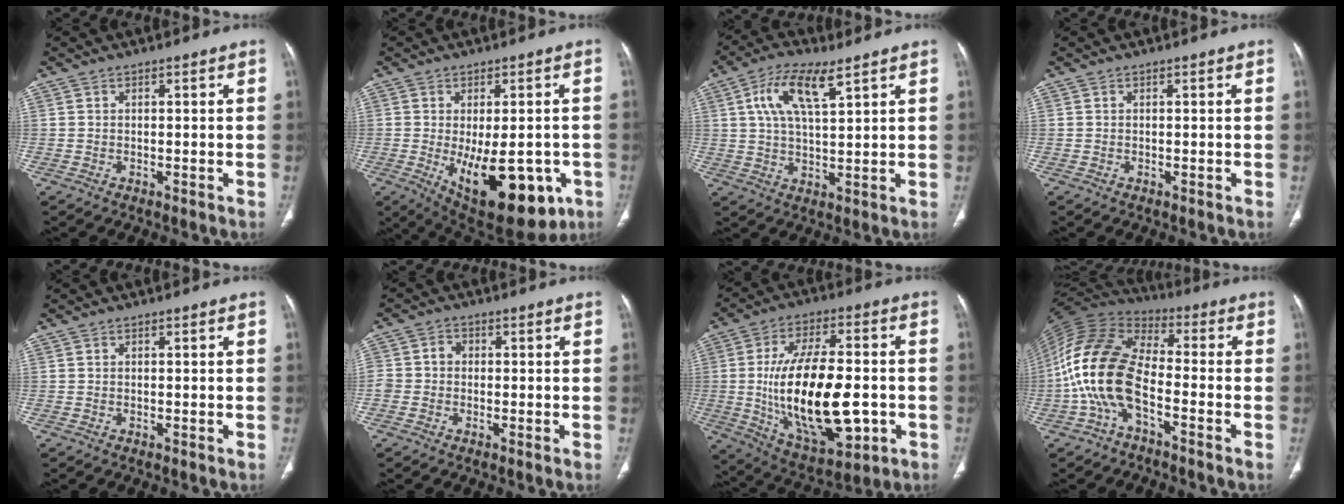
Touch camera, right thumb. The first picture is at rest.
{"total": 18.8, "force": [-5.9, 9.1, 15.3], "torque": [-0.185, -0.010, -0.057]}
{"total": 9.8, "force": [4.6, 3.6, 7.9], "torque": [-0.151, -0.007, 0.086]}
{"total": 0.0}
{"total": 0.0}
{"total": 4.3, "force": [-0.5, 3.9, 1.8], "torque": [-0.022, 0.019, -0.012]}
{"total": 23.5, "force": [-3.0, 11.1, 20.5], "torque": [-0.348, 0.006, -0.028]}
{"total": 16.1, "force": [-4.6, 8.2, 13.1], "torque": [-0.273, 0.052, -0.097]}